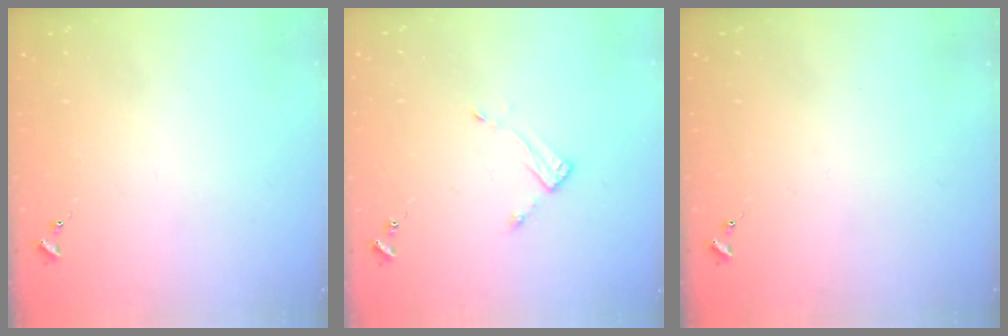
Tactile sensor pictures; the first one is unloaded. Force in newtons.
{"total": 3.3, "press": 3.2, "slide": 0.3}
{"total": 0.0}